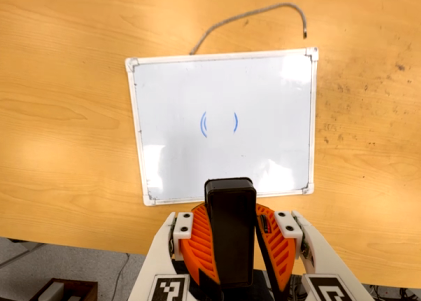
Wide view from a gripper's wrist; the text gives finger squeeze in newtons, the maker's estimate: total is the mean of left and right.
{"total": 10.2, "left": 10.0, "right": 10.3}